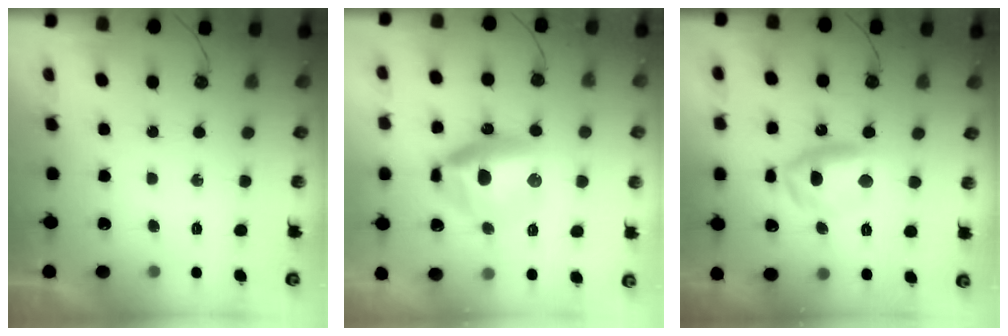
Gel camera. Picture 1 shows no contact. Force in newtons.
{"total": 15.4, "press": 15.2, "slide": 2.2}
{"total": 10.3, "press": 10.2, "slide": 1.4}